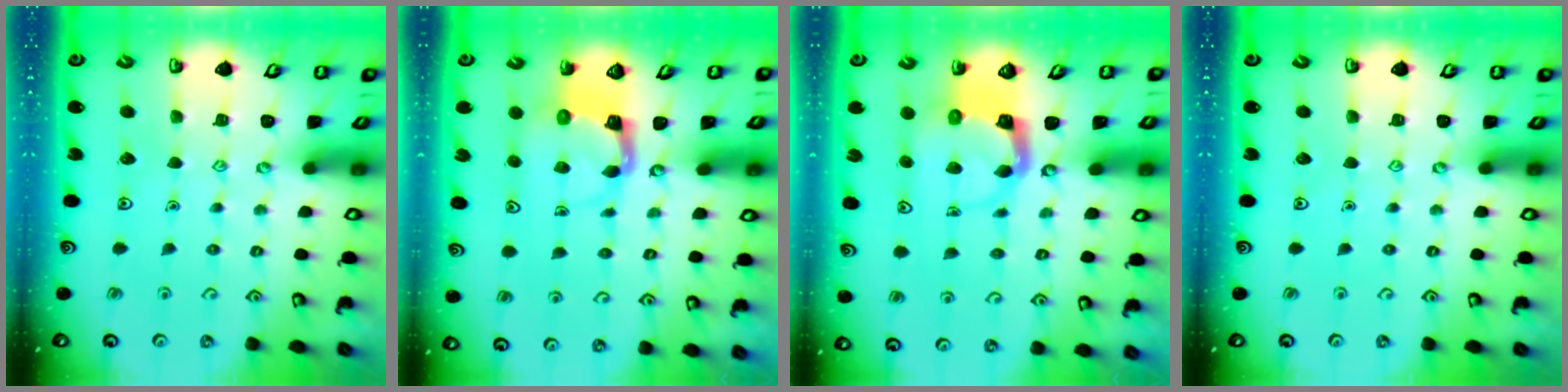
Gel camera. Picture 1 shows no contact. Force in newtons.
{"total": 3.9, "press": 3.8, "slide": 0.7}
{"total": 3.7, "press": 3.6, "slide": 0.7}
{"total": 0.0}